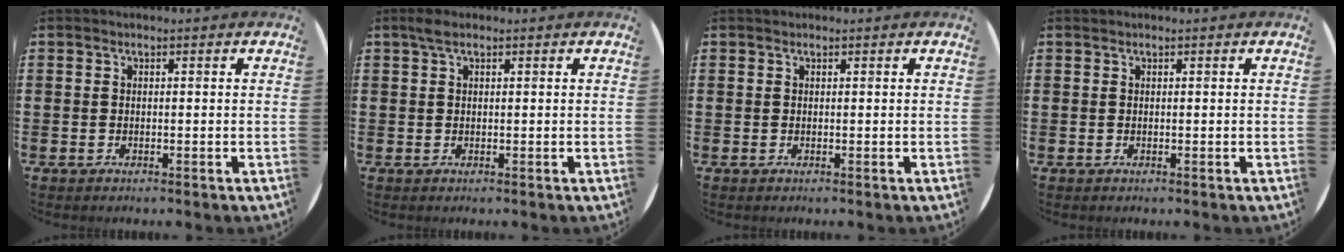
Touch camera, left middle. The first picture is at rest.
{"total": 1.5, "force": [0.9, 0.6, 1.0], "torque": [-0.022, 0.005, 0.015]}
{"total": 0.0}
{"total": 0.0}